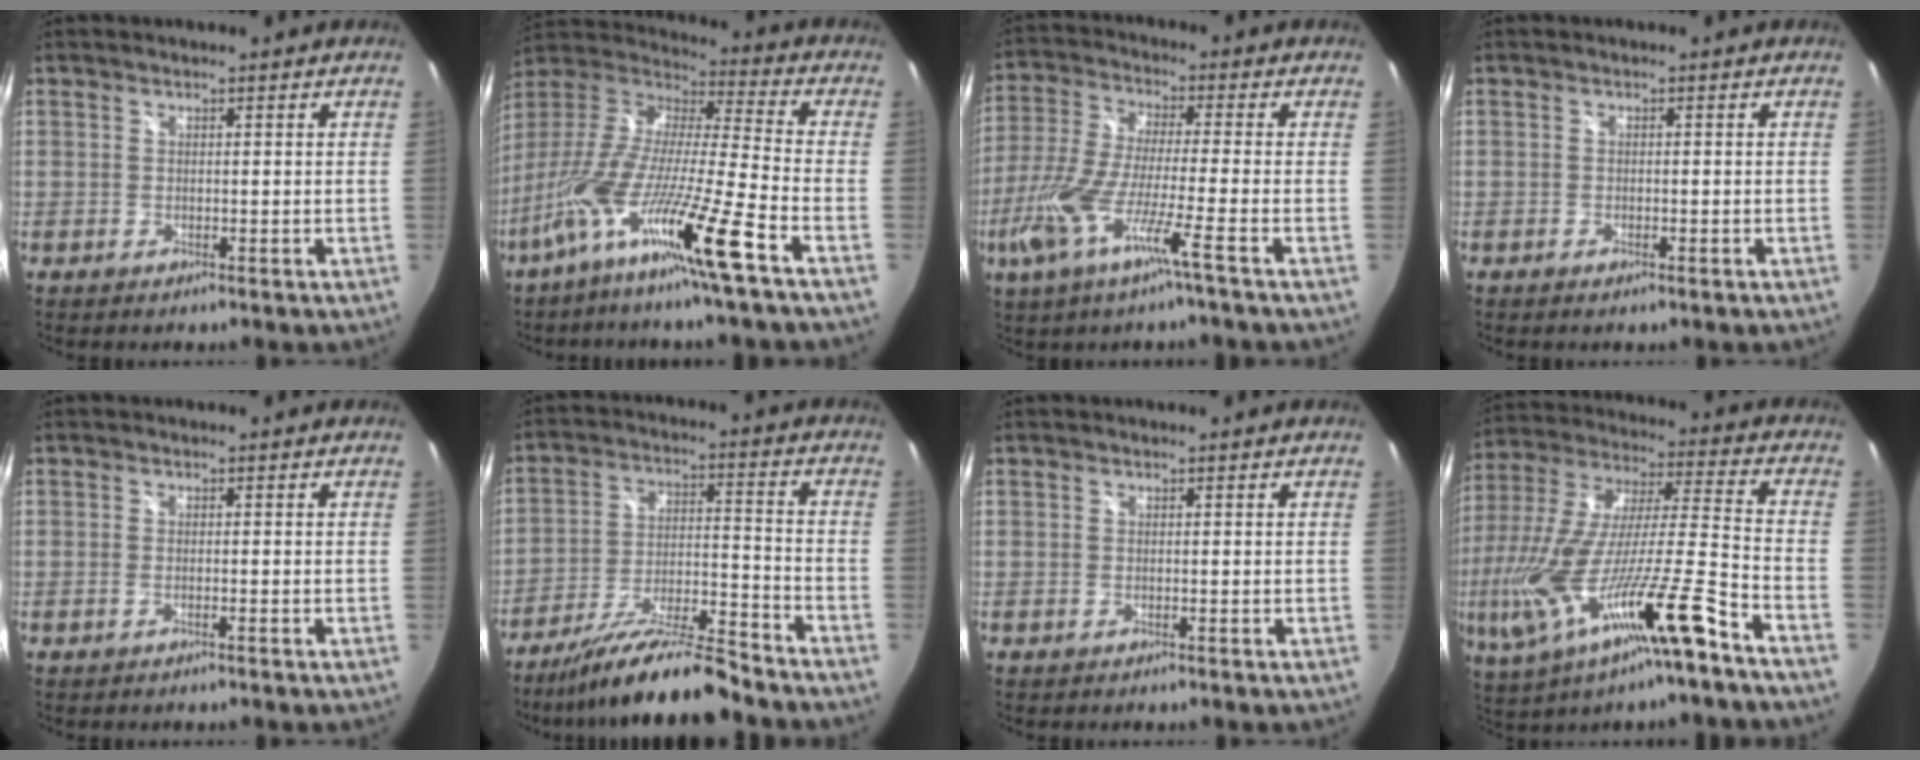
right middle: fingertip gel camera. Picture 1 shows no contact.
{"total": 21.3, "force": [-12.0, -0.3, 17.5], "torque": [-0.315, -0.055, -0.218]}
{"total": 12.8, "force": [-6.2, 0.6, 11.2], "torque": [-0.240, -0.021, -0.123]}
{"total": 1.2, "force": [-0.8, 0.4, 0.8], "torque": [-0.013, -0.003, -0.014]}
{"total": 0.9, "force": [-0.7, 0.1, 0.6], "torque": [-0.012, 0.001, -0.013]}
{"total": 15.7, "force": [-13.9, 0.5, 7.4], "torque": [-0.149, -0.024, -0.234]}
{"total": 0.0}
{"total": 26.4, "force": [-13.9, 2.0, 22.4], "torque": [-0.402, -0.080, -0.238]}